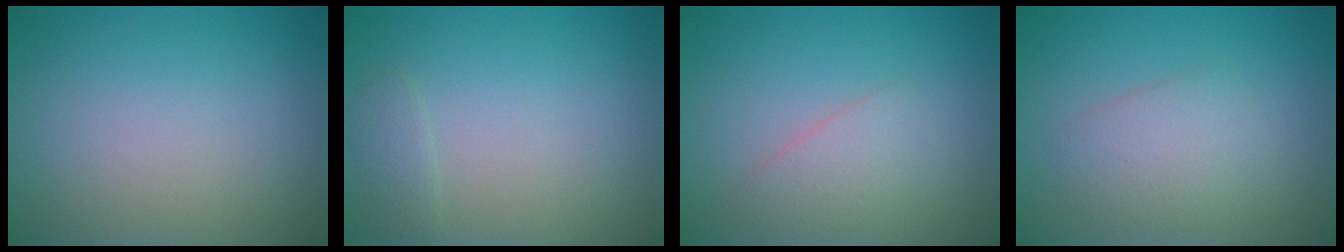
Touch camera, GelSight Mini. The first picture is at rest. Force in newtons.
{"total": 1.0, "press": 1.0, "slide": 0.2}
{"total": 2.3, "press": 2.3, "slide": 0.1}
{"total": 3.0, "press": 3.0, "slide": 0.1}